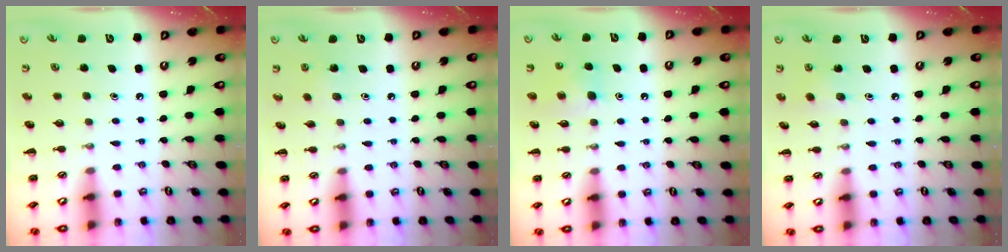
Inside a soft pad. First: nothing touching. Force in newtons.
{"total": 2.4, "press": 2.2, "slide": 0.9}
{"total": 4.7, "press": 4.5, "slide": 1.5}
{"total": 2.9, "press": 2.8, "slide": 0.9}